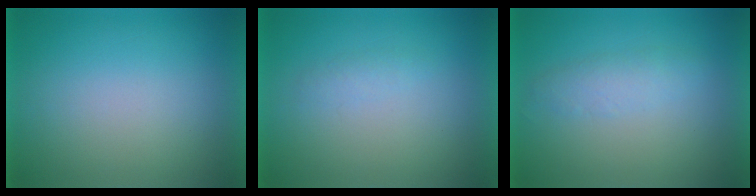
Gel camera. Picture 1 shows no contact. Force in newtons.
{"total": 1.3}
{"total": 2.5}